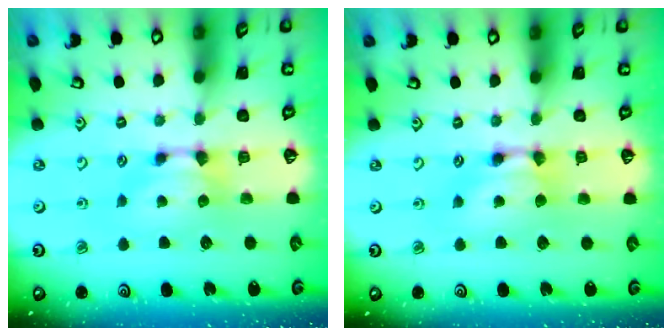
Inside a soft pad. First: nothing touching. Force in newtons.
{"total": 1.6, "press": 1.6, "slide": 0.1}